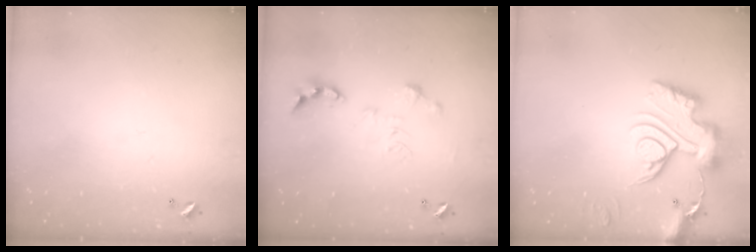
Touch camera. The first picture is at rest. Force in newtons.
{"total": 0.0}
{"total": 15.5, "press": 15.4, "slide": 1.7}